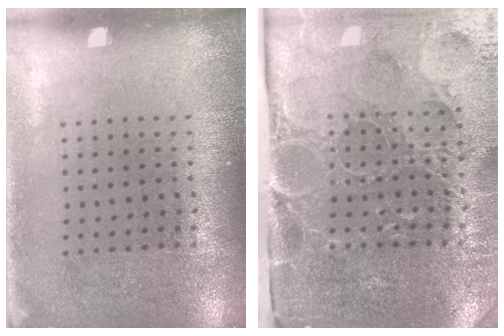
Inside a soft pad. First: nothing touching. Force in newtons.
{"total": 5.2, "press": 4.2, "slide": 3.0}